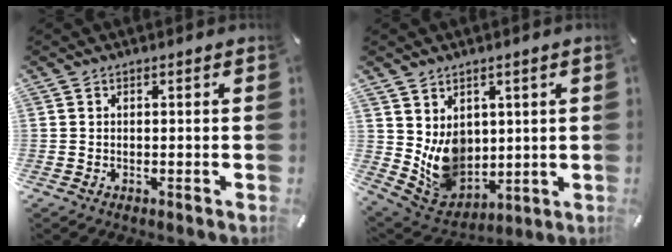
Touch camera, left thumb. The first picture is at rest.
{"total": 9.9, "force": [2.4, 8.9, 3.6], "torque": [-0.074, -0.039, 0.054]}